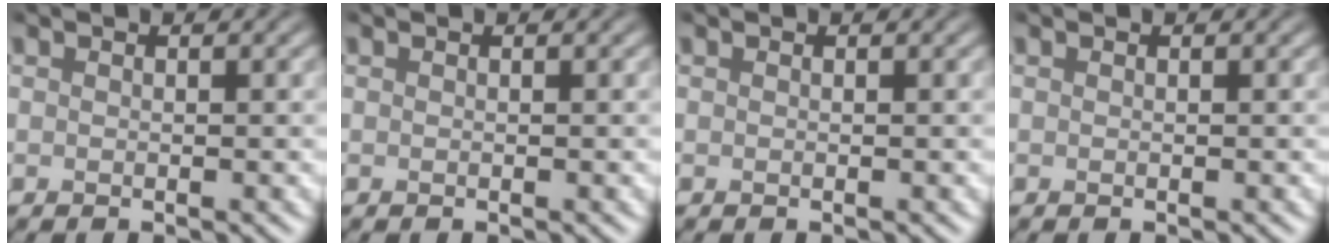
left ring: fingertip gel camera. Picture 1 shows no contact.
{"total": 0.0}
{"total": 0.0}
{"total": 0.0}